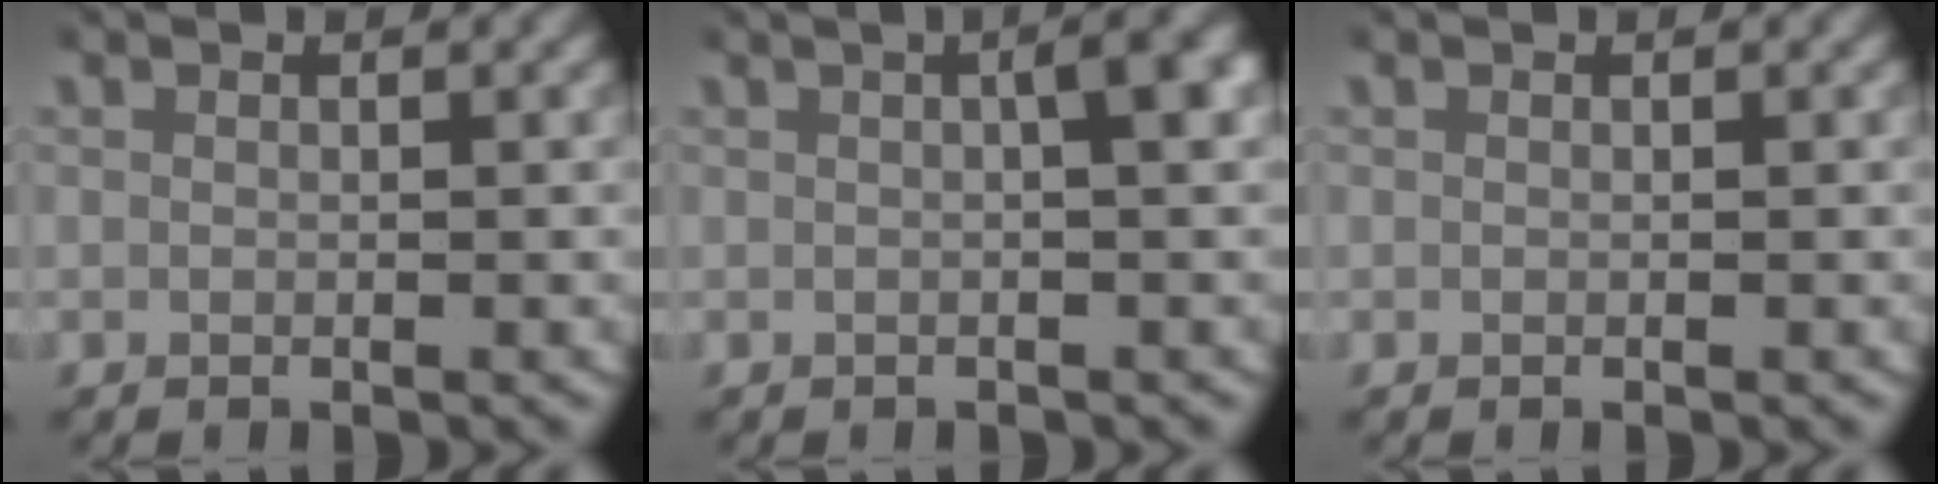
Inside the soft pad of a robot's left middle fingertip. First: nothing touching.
{"total": 4.4, "force": [1.0, 1.3, 4.1], "torque": [-0.041, 0.024, 0.007]}
{"total": 0.0}